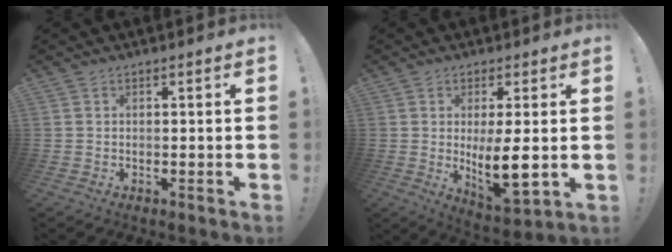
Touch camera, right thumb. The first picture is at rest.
{"total": 11.5, "force": [0.2, 4.1, 10.8], "torque": [-0.176, -0.018, 0.006]}